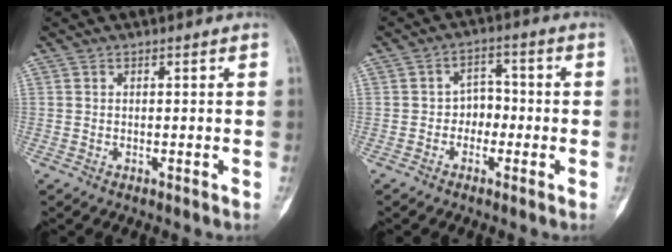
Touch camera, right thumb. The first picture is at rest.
{"total": 4.6, "force": [-1.1, 3.7, 2.4], "torque": [-0.008, 0.022, -0.029]}